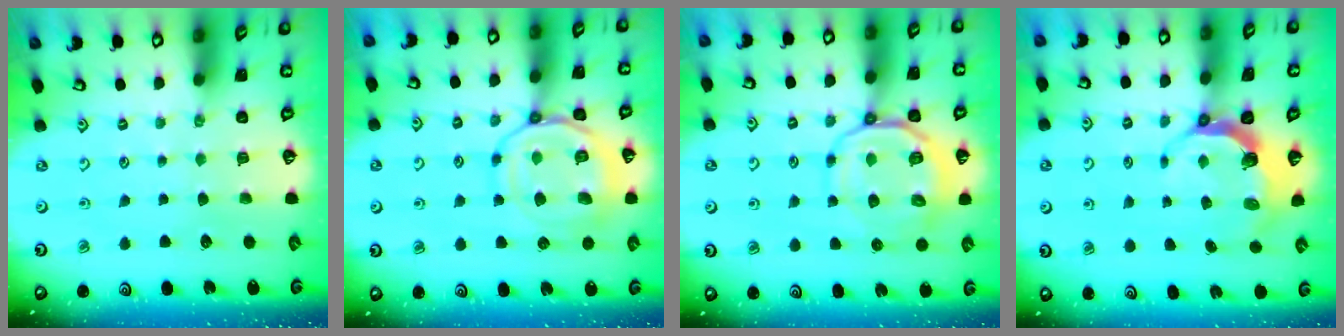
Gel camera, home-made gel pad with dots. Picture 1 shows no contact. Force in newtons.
{"total": 16.1, "press": 16.0, "slide": 1.5}
{"total": 11.2, "press": 11.1, "slide": 2.0}
{"total": 5.8, "press": 4.4, "slide": 3.7}